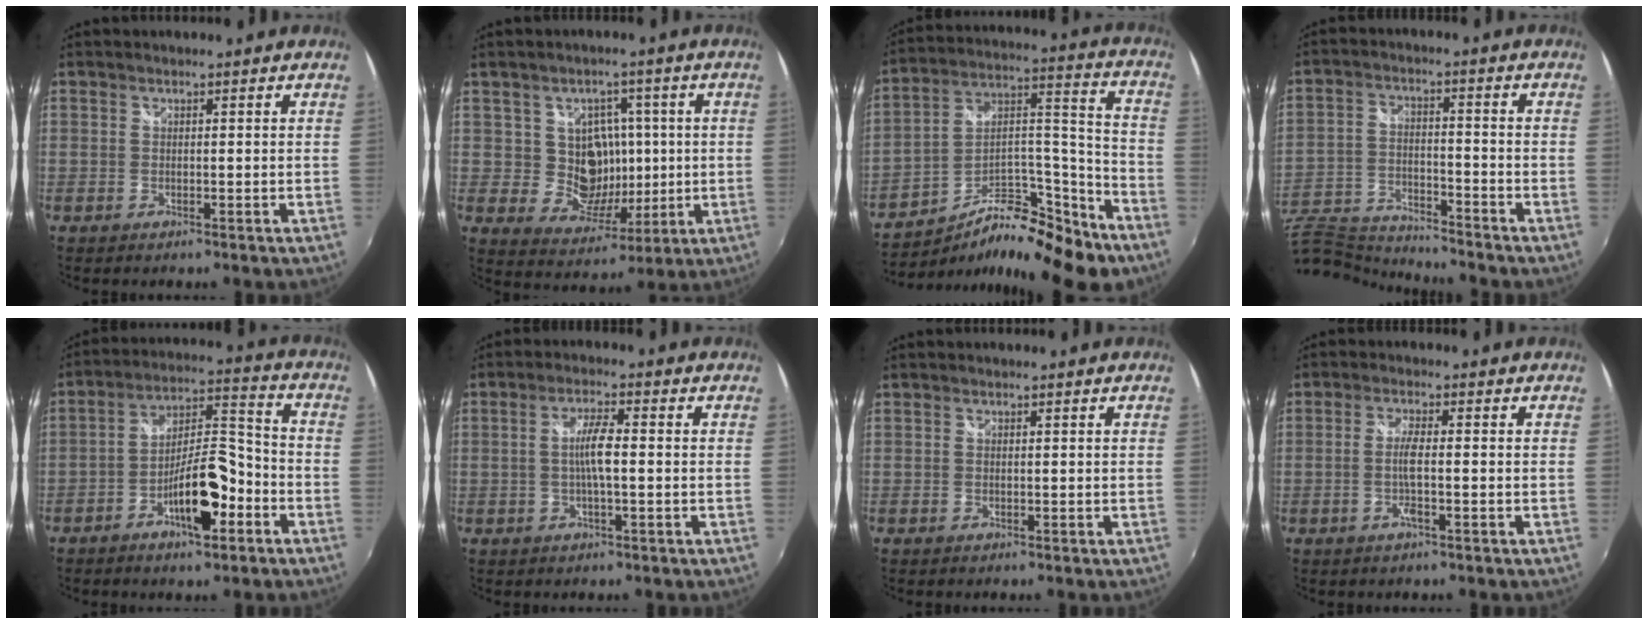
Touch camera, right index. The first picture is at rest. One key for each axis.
{"total": 9.0, "fx": 0.9, "fy": 8.4, "fz": 3.1, "tx": -0.060, "ty": 0.005, "tz": 0.027}
{"total": 22.4, "fx": -14.4, "fy": 8.6, "fz": 14.8, "tx": -0.245, "ty": 0.015, "tz": -0.223}
{"total": 15.0, "fx": -13.7, "fy": 3.7, "fz": 4.7, "tx": -0.126, "ty": -0.016, "tz": -0.249}
{"total": 12.0, "fx": -5.8, "fy": 4.1, "fz": 9.6, "tx": -0.169, "ty": 0.018, "tz": -0.089}
{"total": 4.9, "fx": -0.4, "fy": 0.6, "fz": 4.8, "tx": -0.089, "ty": 0.003, "tz": -0.005}
{"total": 0.0}
{"total": 3.4, "fx": -1.1, "fy": 0.0, "fz": 3.2, "tx": -0.062, "ty": -0.004, "tz": -0.021}